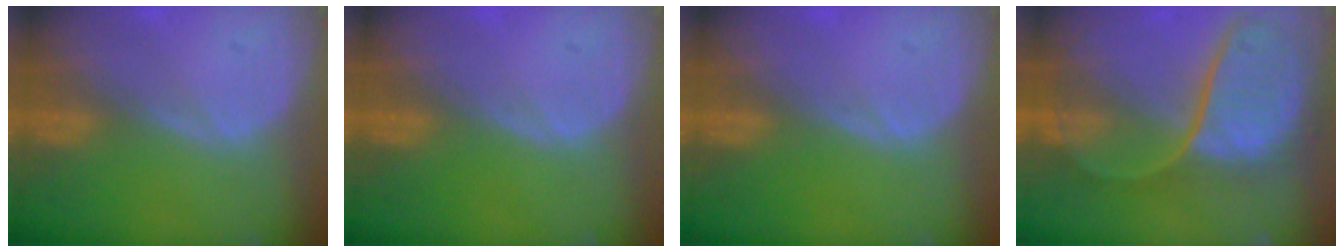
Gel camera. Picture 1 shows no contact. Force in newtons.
{"total": 0.0}
{"total": 0.0}
{"total": 12.2, "press": 9.9, "slide": 7.0}